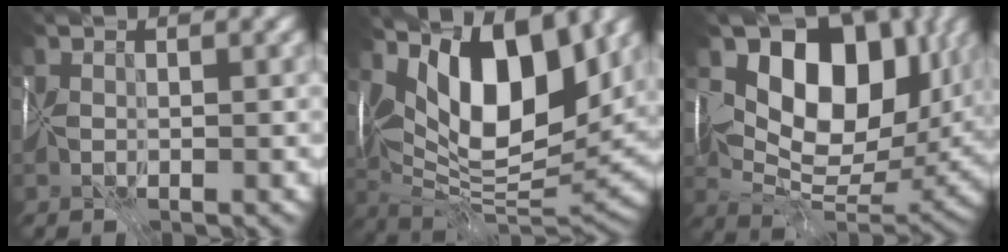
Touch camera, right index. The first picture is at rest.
{"total": 12.3, "force": [5.2, 5.1, 9.8], "torque": [-0.138, -0.001, 0.086]}
{"total": 12.7, "force": [5.0, 7.7, 8.7], "torque": [-0.097, -0.003, 0.096]}